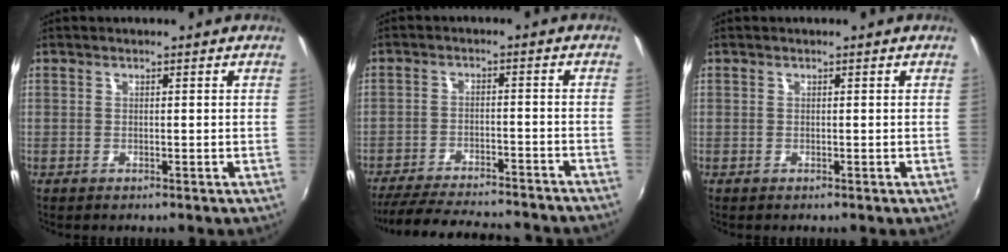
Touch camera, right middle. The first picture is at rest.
{"total": 21.5, "force": [-19.1, 4.0, 9.1], "torque": [-0.177, -0.020, -0.263]}
{"total": 0.0}